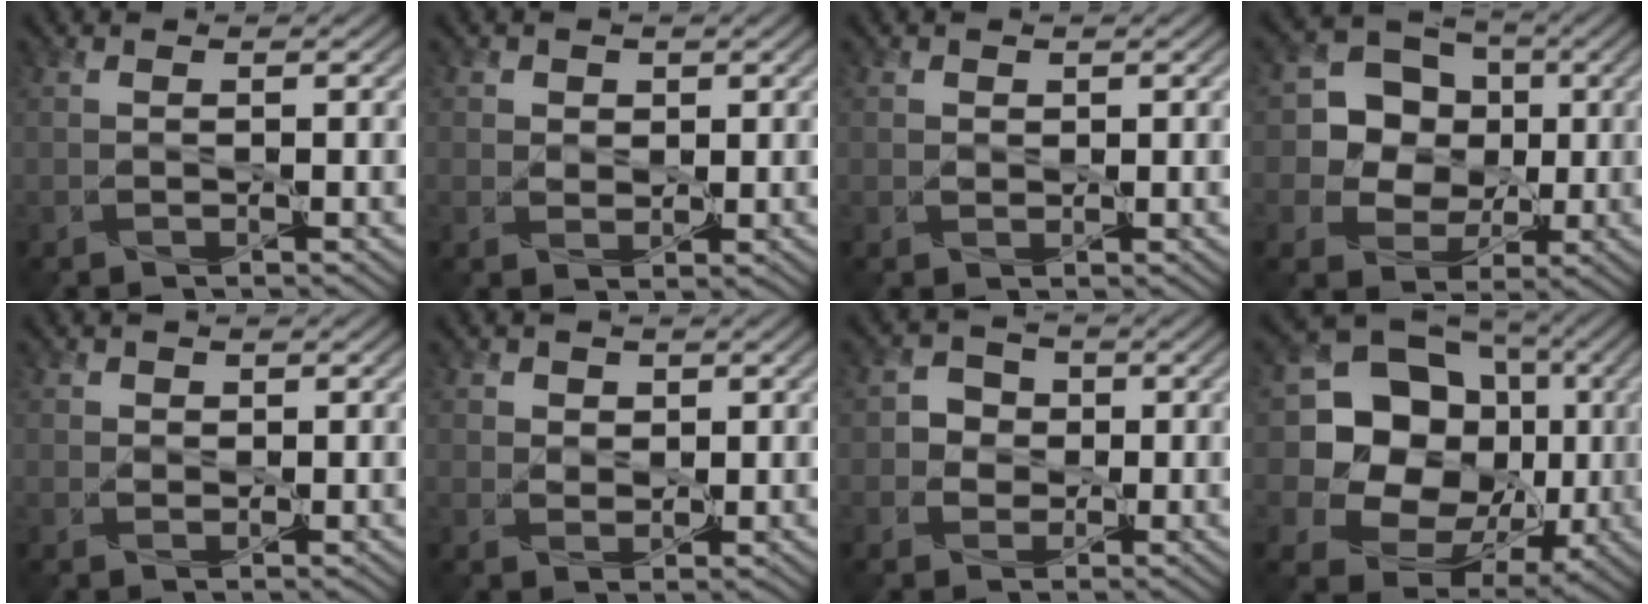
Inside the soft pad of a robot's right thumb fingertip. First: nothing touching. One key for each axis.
{"total": 2.3, "fx": 1.1, "fy": 1.9, "fz": 0.8, "tx": -0.019, "ty": -0.008, "tz": 0.018}
{"total": 0.9, "fx": 0.5, "fy": 0.8, "fz": 0.2, "tx": -0.006, "ty": -0.004, "tz": 0.010}
{"total": 9.7, "fx": 0.9, "fy": 8.5, "fz": 4.5, "tx": -0.094, "ty": 0.010, "tz": 0.006}
{"total": 1.3, "fx": 0.5, "fy": 1.1, "fz": 0.3, "tx": -0.006, "ty": -0.004, "tz": 0.007}
{"total": 2.8, "fx": 1.3, "fy": 2.3, "fz": 1.0, "tx": -0.026, "ty": -0.010, "tz": 0.026}
{"total": 3.3, "fx": -0.1, "fy": 3.1, "fz": 1.1, "tx": -0.018, "ty": 0.001, "tz": -0.014}
{"total": 19.4, "fx": 2.5, "fy": 16.9, "fz": 9.1, "tx": -0.217, "ty": 0.011, "tz": 0.049}